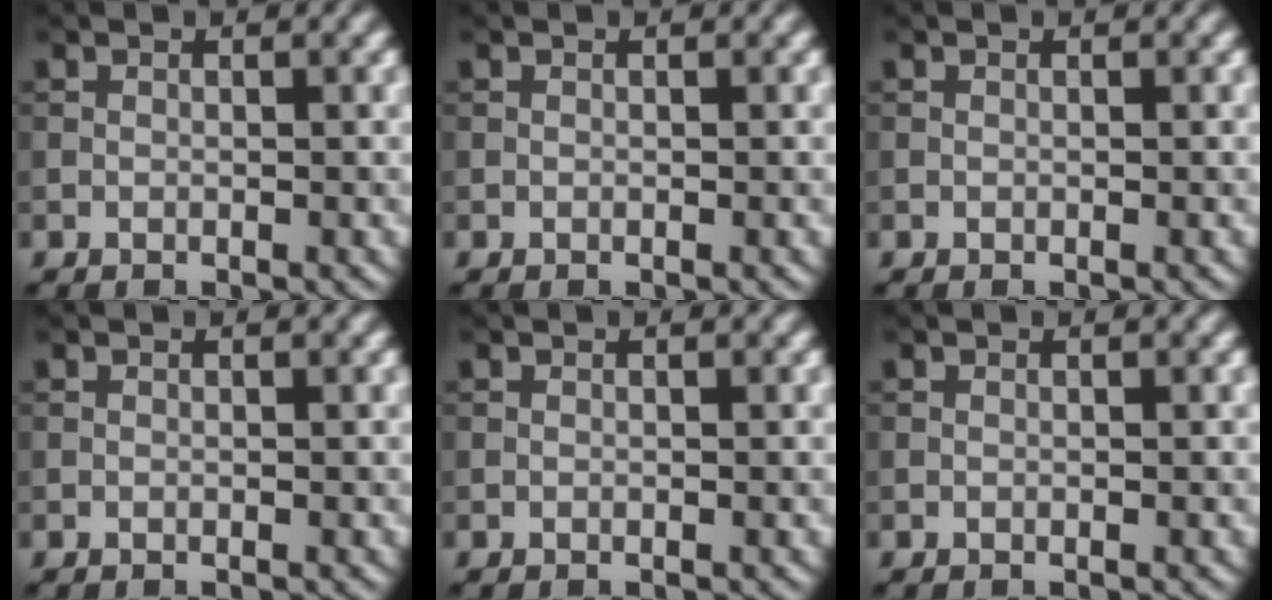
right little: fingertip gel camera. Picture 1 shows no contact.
{"total": 0.0}
{"total": 0.0}
{"total": 0.0}
{"total": 0.0}
{"total": 0.0}